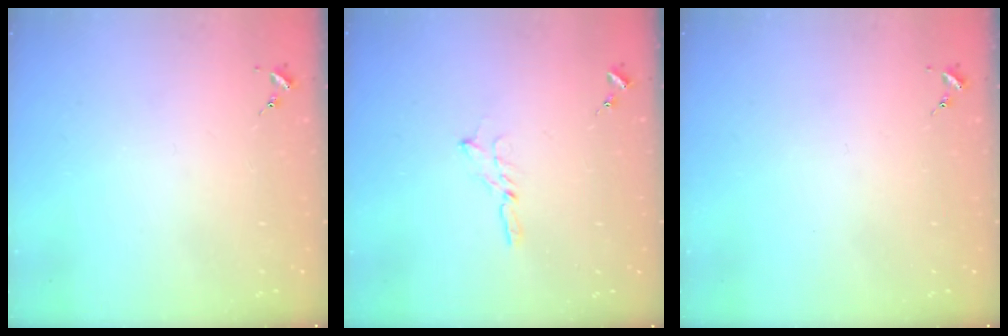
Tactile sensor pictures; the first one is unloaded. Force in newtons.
{"total": 3.5, "press": 3.5, "slide": 0.2}
{"total": 0.0}